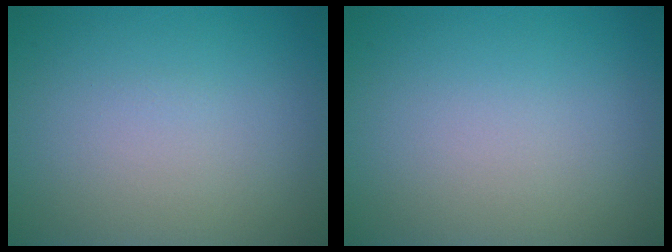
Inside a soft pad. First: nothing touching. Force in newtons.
{"total": 0.0}